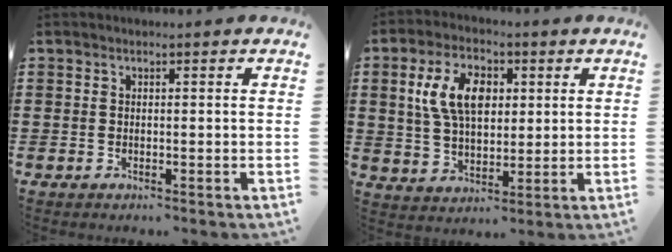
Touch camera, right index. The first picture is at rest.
{"total": 8.8, "force": [2.5, 5.2, 6.6], "torque": [-0.156, 0.015, 0.042]}